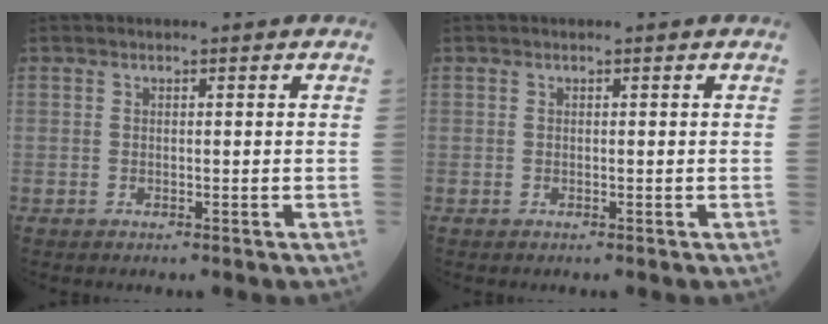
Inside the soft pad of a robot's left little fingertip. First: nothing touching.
{"total": 0.0}